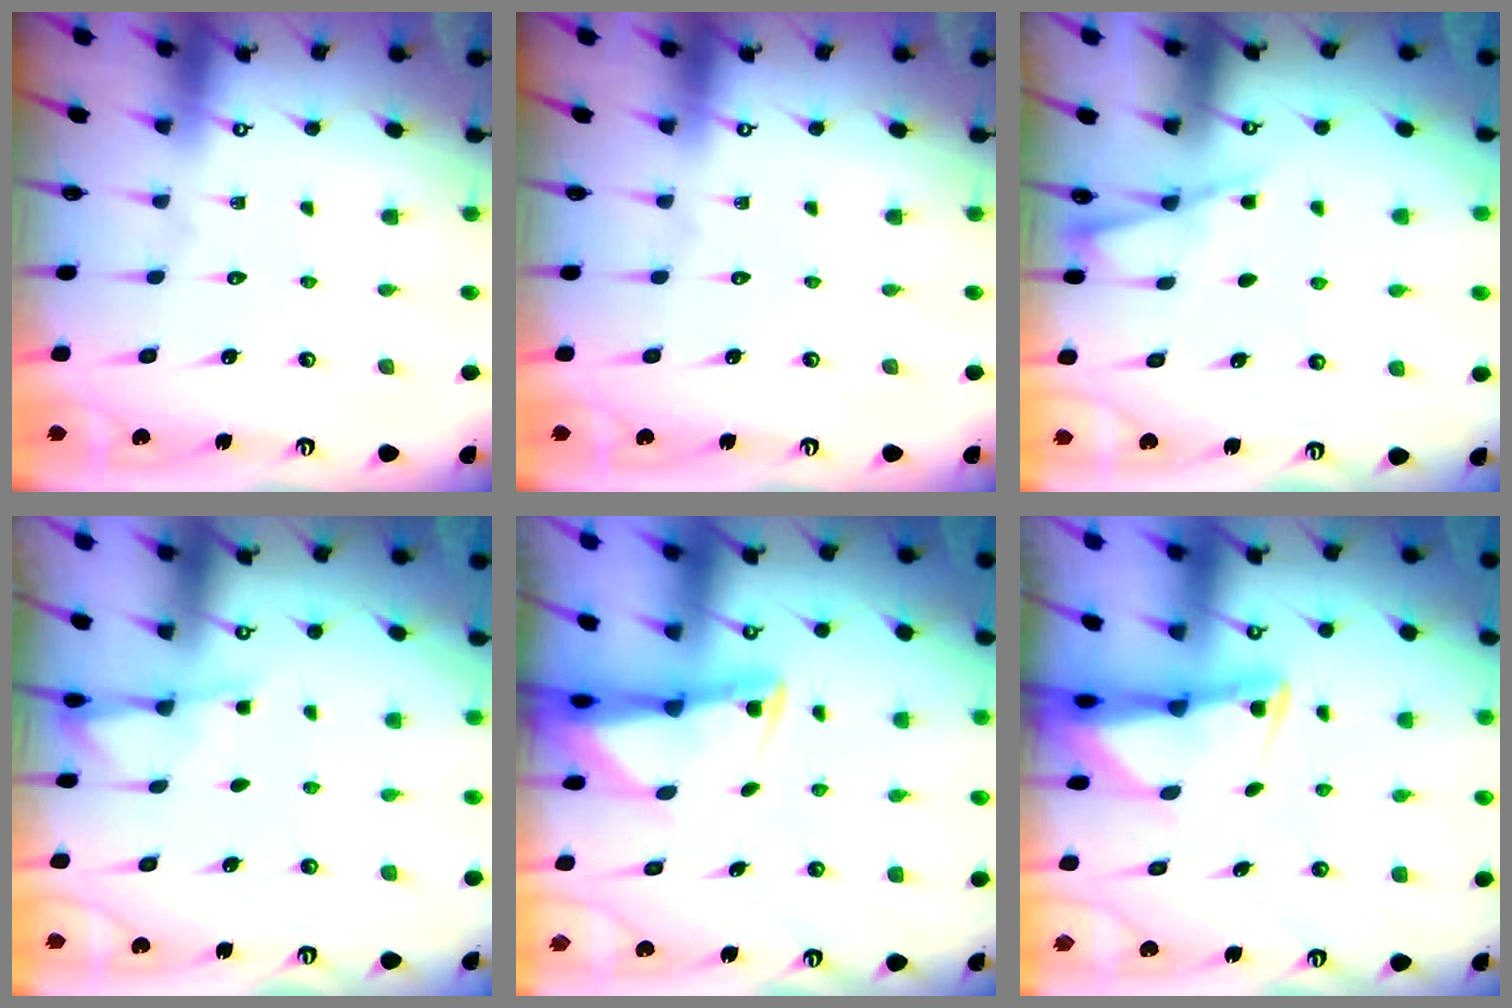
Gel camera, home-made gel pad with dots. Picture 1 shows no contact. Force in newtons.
{"total": 0.0}
{"total": 2.9, "press": 2.9, "slide": 0.4}
{"total": 1.9, "press": 1.9, "slide": 0.4}
{"total": 2.4, "press": 2.3, "slide": 0.6}
{"total": 2.4, "press": 2.3, "slide": 0.6}